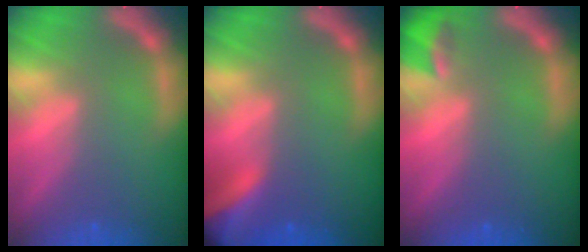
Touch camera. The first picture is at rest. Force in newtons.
{"total": 9.0}
{"total": 2.4}